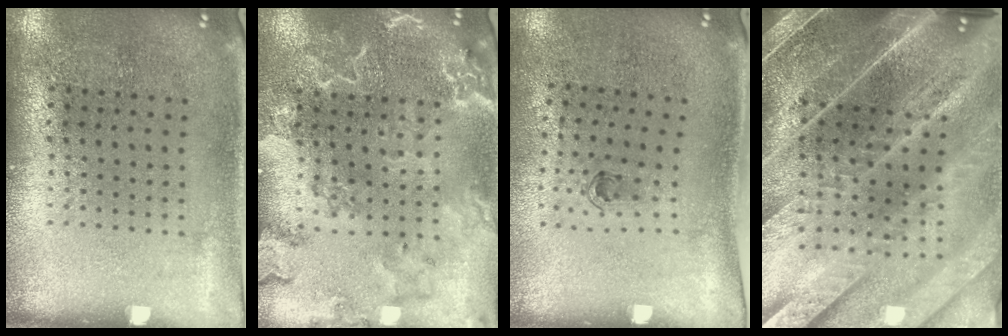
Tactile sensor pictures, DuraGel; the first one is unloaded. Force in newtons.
{"total": 2.6, "press": 2.4, "slide": 0.8}
{"total": 0.6, "press": 0.3, "slide": 0.6}
{"total": 5.4, "press": 4.6, "slide": 2.8}